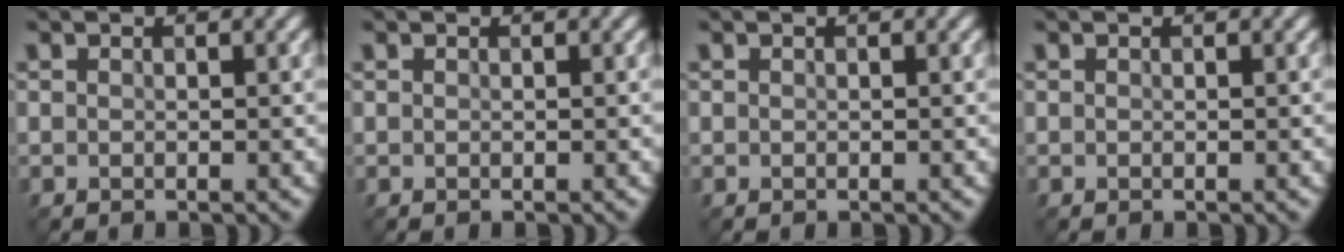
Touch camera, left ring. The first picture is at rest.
{"total": 0.0}
{"total": 0.0}
{"total": 0.0}